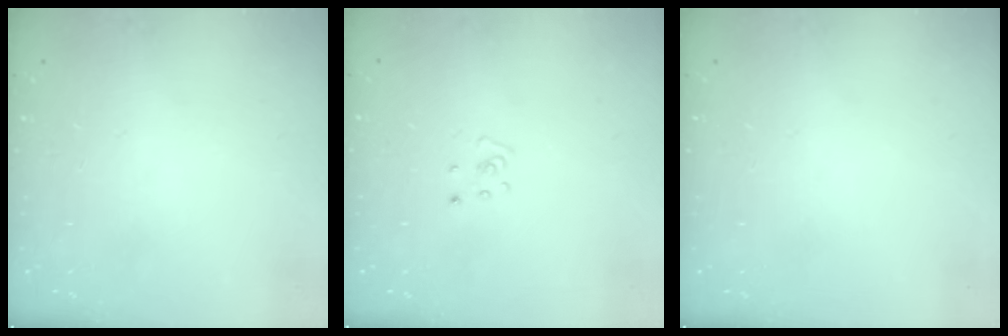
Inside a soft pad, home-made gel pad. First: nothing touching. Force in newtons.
{"total": 2.2, "press": 2.2, "slide": 0.2}
{"total": 0.0}